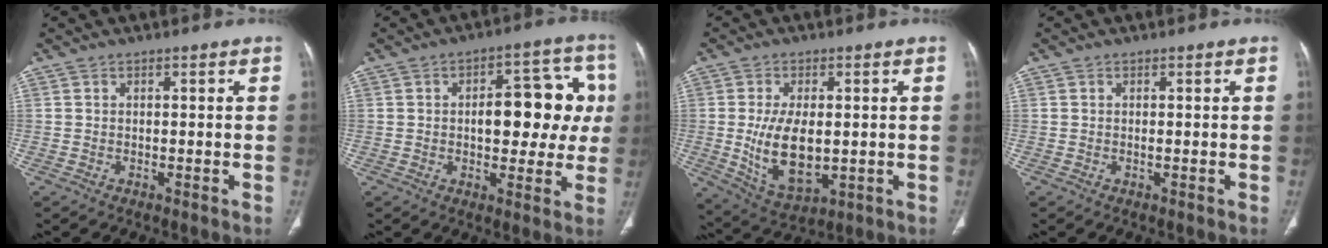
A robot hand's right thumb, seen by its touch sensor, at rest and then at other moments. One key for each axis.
{"total": 15.2, "fx": 1.3, "fy": 8.1, "fz": 12.8, "tx": -0.115, "ty": 0.028, "tz": 0.019}
{"total": 12.0, "fx": -0.6, "fy": 6.3, "fz": 10.1, "tx": -0.177, "ty": -0.016, "tz": 0.007}
{"total": 0.0}